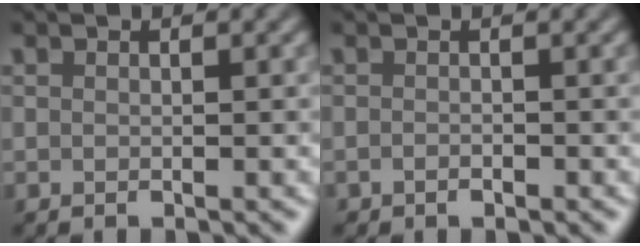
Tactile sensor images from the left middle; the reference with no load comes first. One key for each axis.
{"total": 0.5, "fx": -0.4, "fy": 0.3, "fz": 0.3, "tx": -0.004, "ty": -0.001, "tz": -0.006}